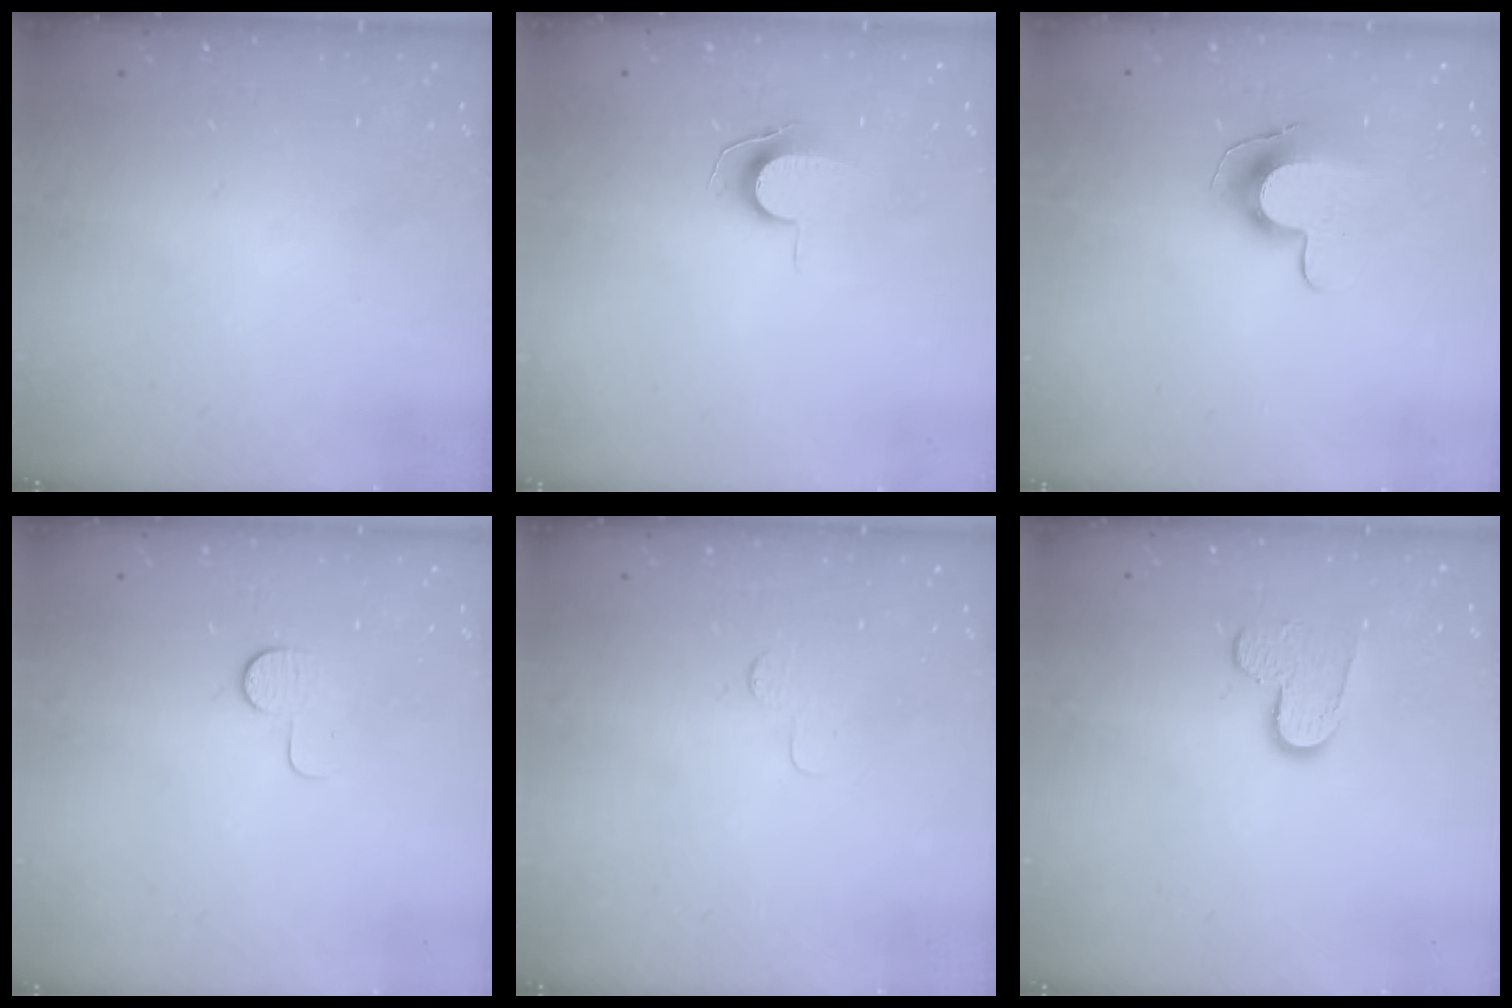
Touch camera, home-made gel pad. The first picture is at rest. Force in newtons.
{"total": 7.0, "press": 7.0, "slide": 0.6}
{"total": 9.6, "press": 9.6, "slide": 0.1}
{"total": 7.6, "press": 7.5, "slide": 0.7}
{"total": 2.5, "press": 2.5, "slide": 0.2}
{"total": 8.3, "press": 8.2, "slide": 0.5}